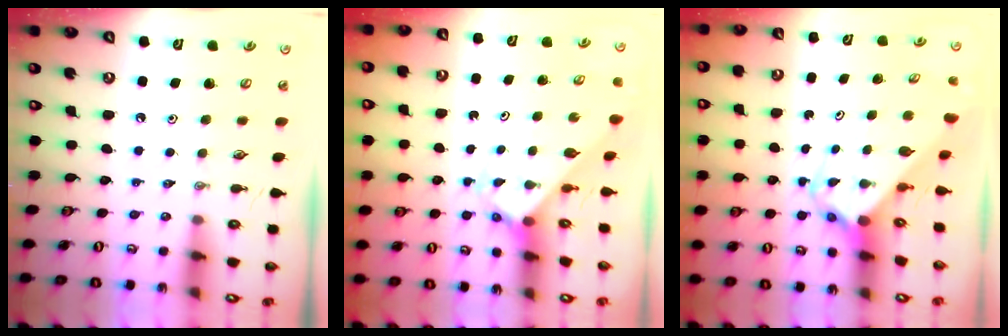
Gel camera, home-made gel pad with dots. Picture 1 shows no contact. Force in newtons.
{"total": 2.8, "press": 2.8, "slide": 0.2}
{"total": 3.9, "press": 3.9, "slide": 0.3}